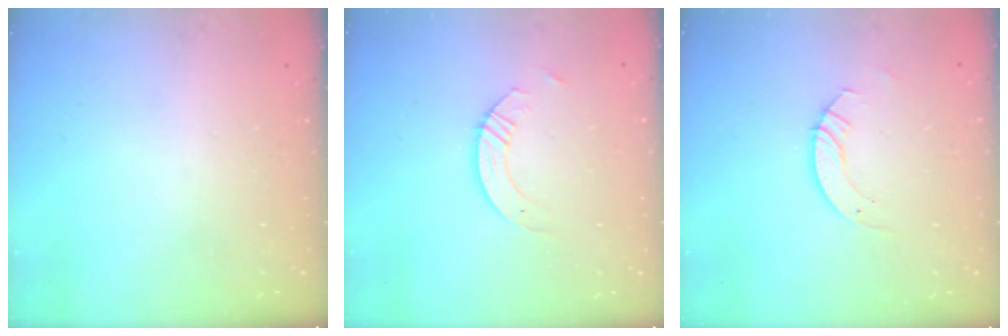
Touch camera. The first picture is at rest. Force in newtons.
{"total": 4.3, "press": 4.2, "slide": 0.3}
{"total": 3.5, "press": 3.5, "slide": 0.3}